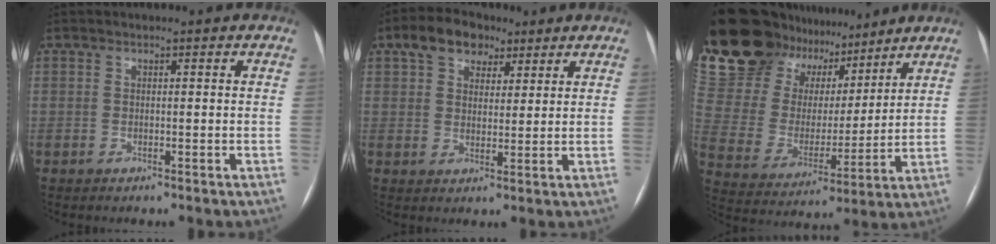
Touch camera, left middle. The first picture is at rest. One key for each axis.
{"total": 7.2, "fx": 4.3, "fy": 4.6, "fz": 3.6, "tx": -0.061, "ty": 0.025, "tz": 0.071}
{"total": 20.0, "fx": 16.6, "fy": 9.1, "fz": 6.5, "tx": -0.132, "ty": 0.032, "tz": 0.295}